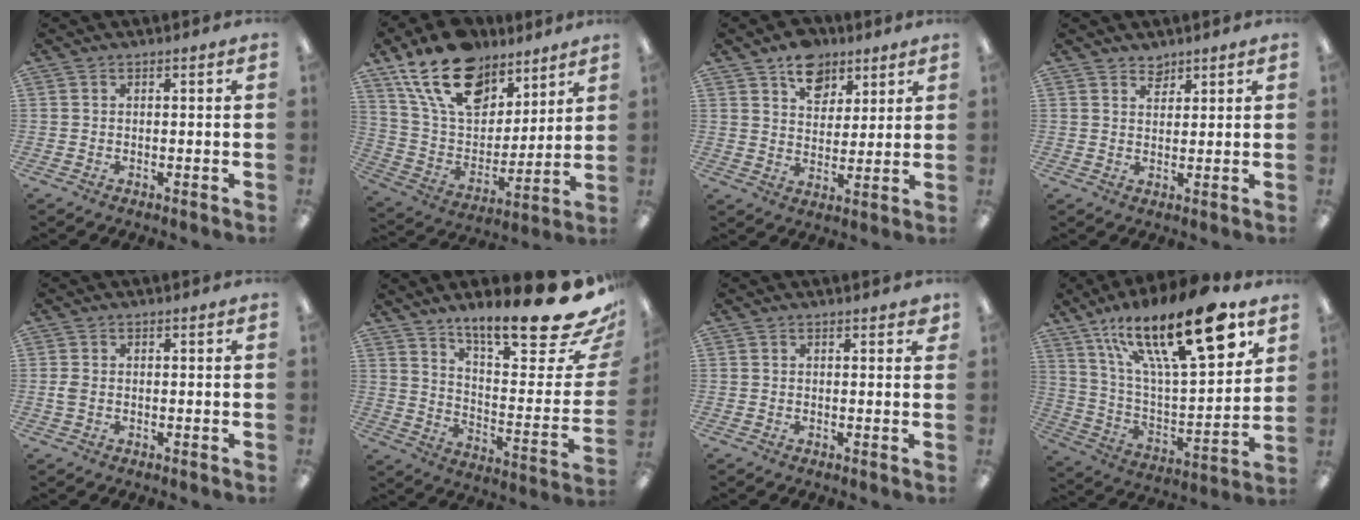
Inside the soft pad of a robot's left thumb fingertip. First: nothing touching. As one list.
[{"total": 19.9, "force": [13.2, 11.1, 9.9], "torque": [-0.189, -0.060, 0.242]}, {"total": 10.0, "force": [6.5, 6.6, 3.8], "torque": [-0.034, -0.036, 0.113]}, {"total": 2.7, "force": [2.4, 1.1, 0.3], "torque": [0.008, -0.017, 0.043]}, {"total": 2.1, "force": [-0.1, 1.3, 1.6], "torque": [-0.031, 0.005, -0.003]}, {"total": 20.5, "force": [15.8, 3.8, 12.5], "torque": [-0.172, -0.124, 0.253]}, {"total": 1.8, "force": [1.1, 0.7, 1.3], "torque": [-0.003, -0.008, 0.013]}, {"total": 25.9, "force": [15.2, 8.6, 19.1], "torque": [-0.303, -0.091, 0.252]}]